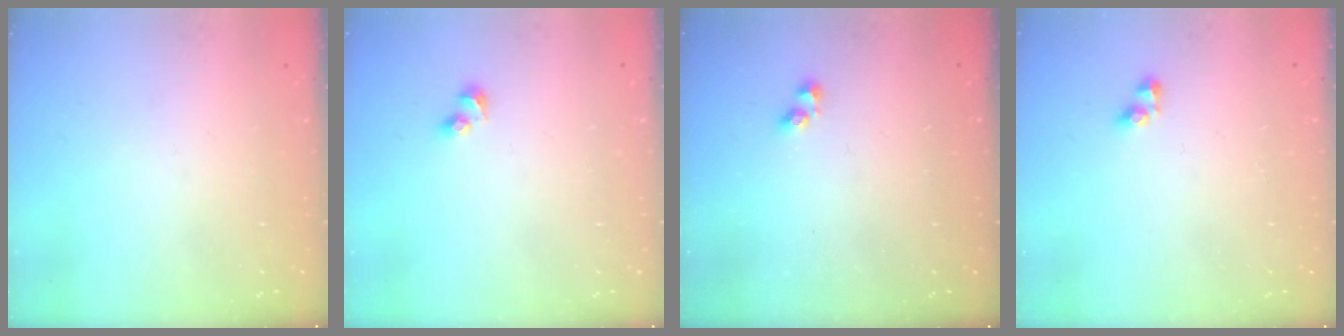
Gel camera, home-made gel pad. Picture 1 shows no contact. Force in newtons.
{"total": 2.4, "press": 2.2, "slide": 0.9}
{"total": 1.3, "press": 1.2, "slide": 0.2}
{"total": 3.5, "press": 3.5, "slide": 0.2}